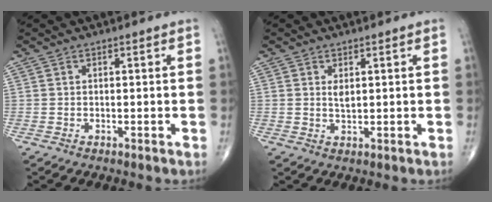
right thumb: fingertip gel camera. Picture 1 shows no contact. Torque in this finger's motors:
{"motor_torque": [0.51, 0.10, 0.00, -0.27, 0.04]}